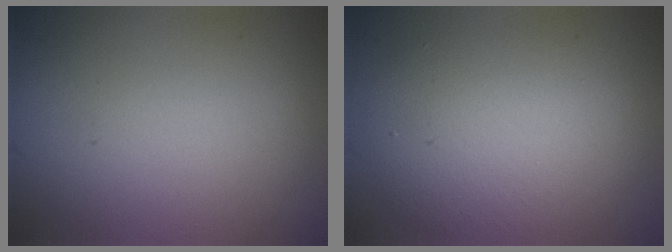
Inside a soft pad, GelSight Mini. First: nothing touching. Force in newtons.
{"total": 6.1, "press": 6.1, "slide": 0.1}